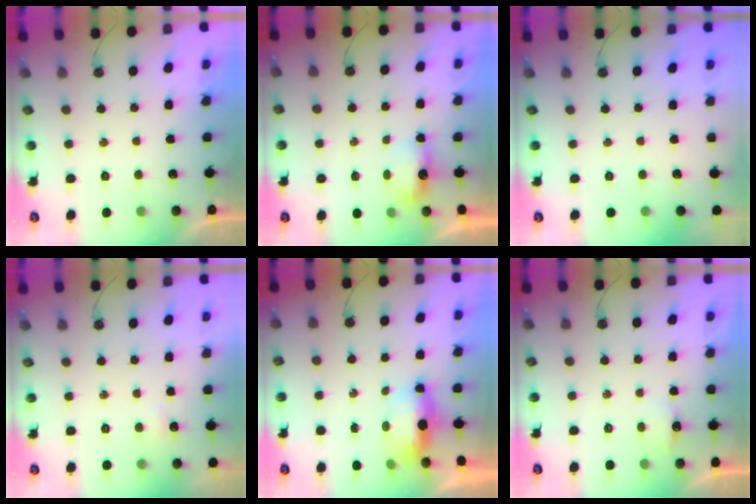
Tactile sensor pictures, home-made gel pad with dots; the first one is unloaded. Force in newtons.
{"total": 4.1, "press": 4.1, "slide": 0.7}
{"total": 0.0}
{"total": 2.7, "press": 2.7, "slide": 0.6}
{"total": 5.9, "press": 5.8, "slide": 1.2}
{"total": 3.6, "press": 3.4, "slide": 1.2}